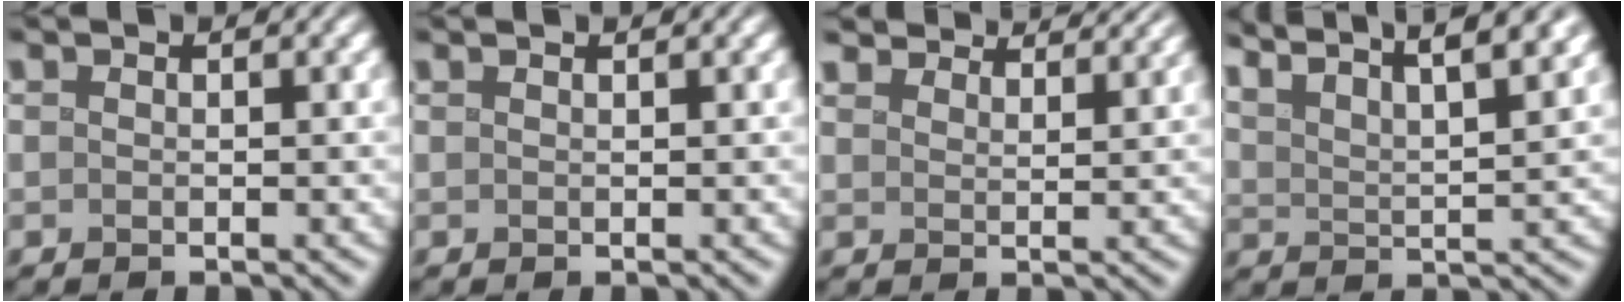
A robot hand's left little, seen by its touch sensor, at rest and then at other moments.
{"total": 0.6, "force": [0.4, 0.2, 0.3], "torque": [0.001, 0.002, 0.000]}
{"total": 6.7, "force": [6.4, 1.2, 1.5], "torque": [-0.023, 0.009, 0.082]}
{"total": 11.2, "force": [8.6, 3.1, 6.4], "torque": [-0.114, 0.031, 0.103]}